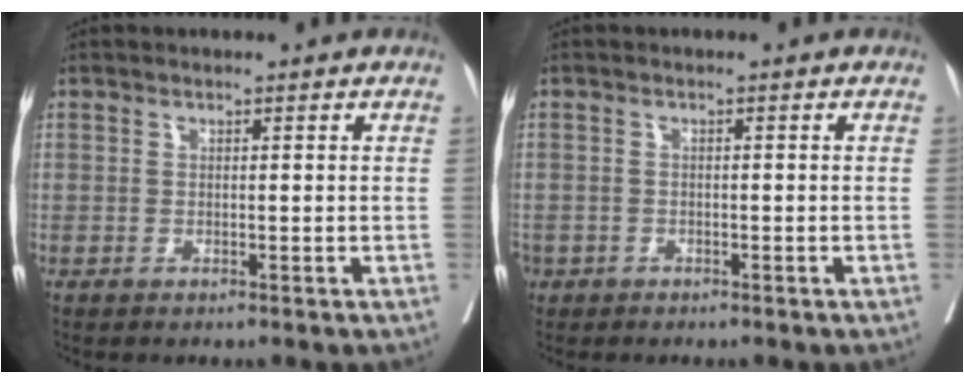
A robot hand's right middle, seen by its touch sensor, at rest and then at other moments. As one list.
[{"total": 1.8, "force": [-1.2, 1.3, 0.3], "torque": [-0.008, 0.001, -0.021]}]